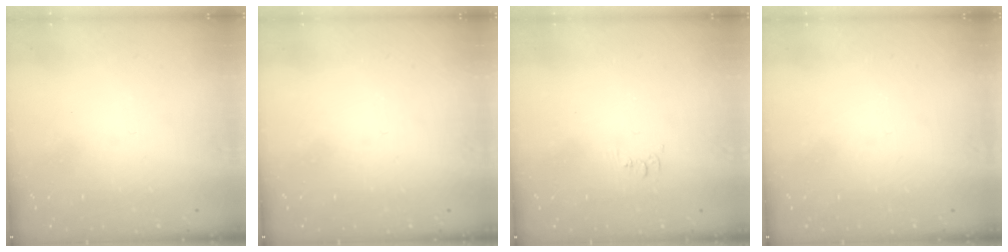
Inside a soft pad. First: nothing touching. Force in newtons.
{"total": 0.0}
{"total": 5.7, "press": 5.7, "slide": 0.5}
{"total": 0.0}